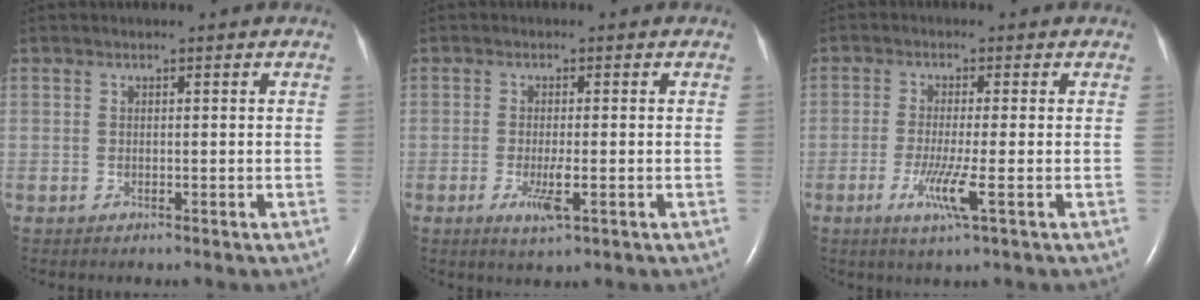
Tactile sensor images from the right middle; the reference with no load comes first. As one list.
[{"total": 3.6, "force": [-1.3, 0.5, 3.3], "torque": [-0.066, -0.008, -0.020]}, {"total": 5.0, "force": [-1.8, -0.4, 4.6], "torque": [-0.096, -0.016, -0.036]}]